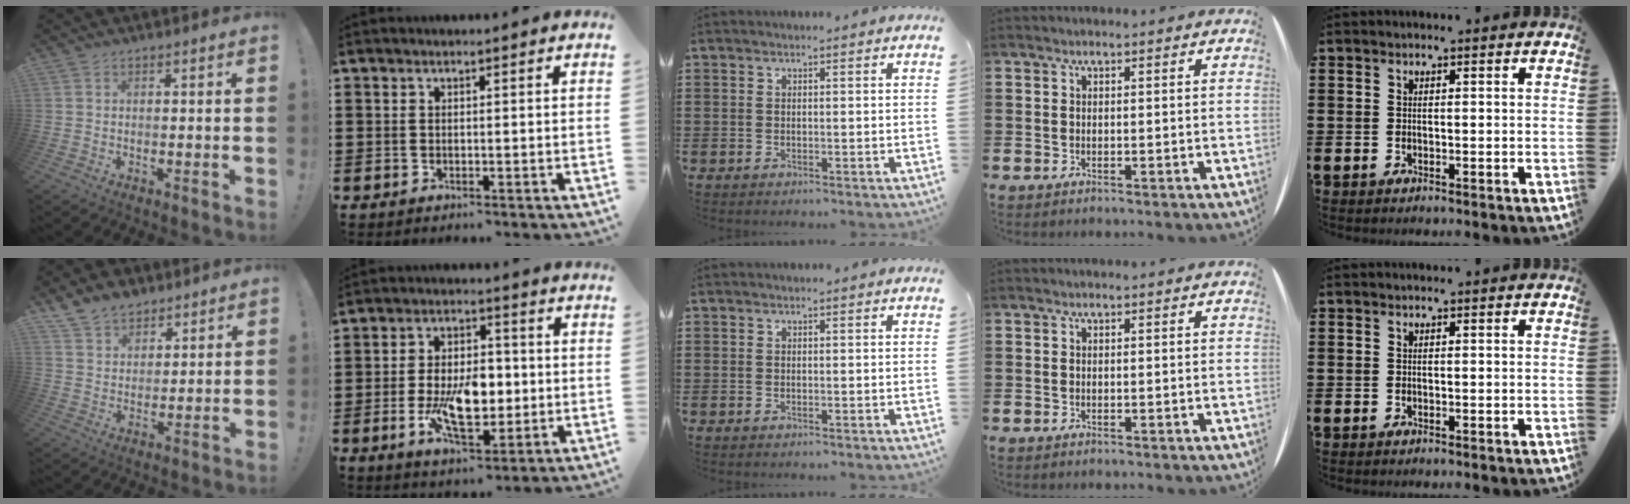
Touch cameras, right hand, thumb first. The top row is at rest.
{"thumb": {"total": 8.5, "force": [6.6, 4.9, 2.0], "torque": [-0.042, -0.038, 0.130]}, "index": {"total": 10.3, "force": [-1.8, 5.2, 8.7], "torque": [-0.172, -0.002, -0.034]}}